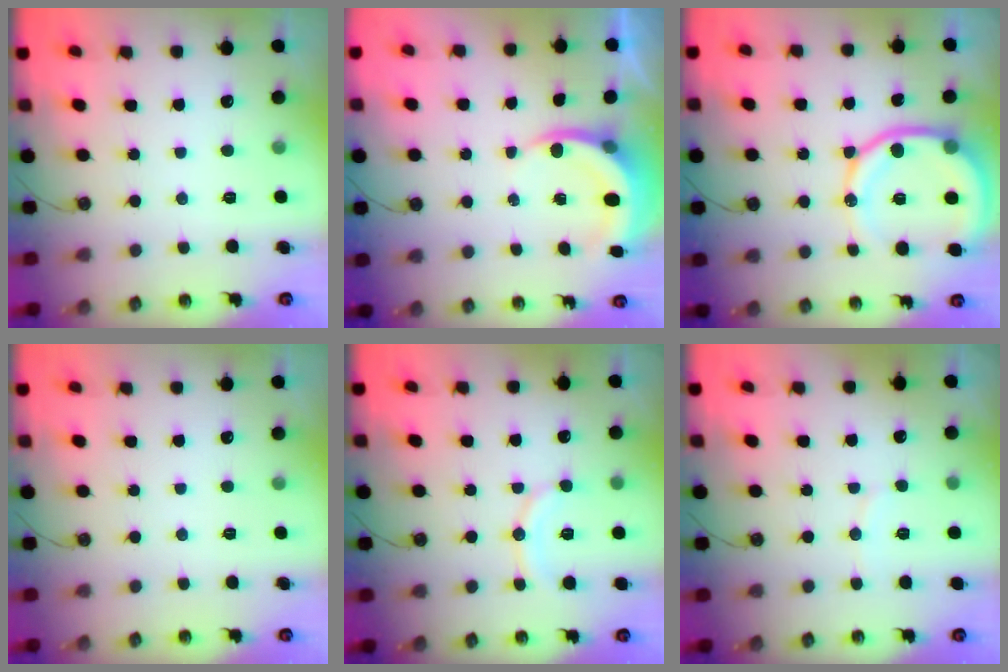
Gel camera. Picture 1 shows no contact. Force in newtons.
{"total": 5.2, "press": 5.2, "slide": 0.6}
{"total": 15.8, "press": 15.7, "slide": 2.1}
{"total": 0.0}
{"total": 9.7, "press": 9.5, "slide": 1.8}
{"total": 4.4, "press": 4.4, "slide": 0.5}